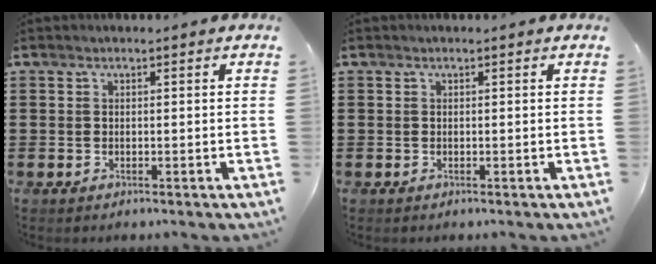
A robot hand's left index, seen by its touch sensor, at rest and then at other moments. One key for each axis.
{"total": 0.0}